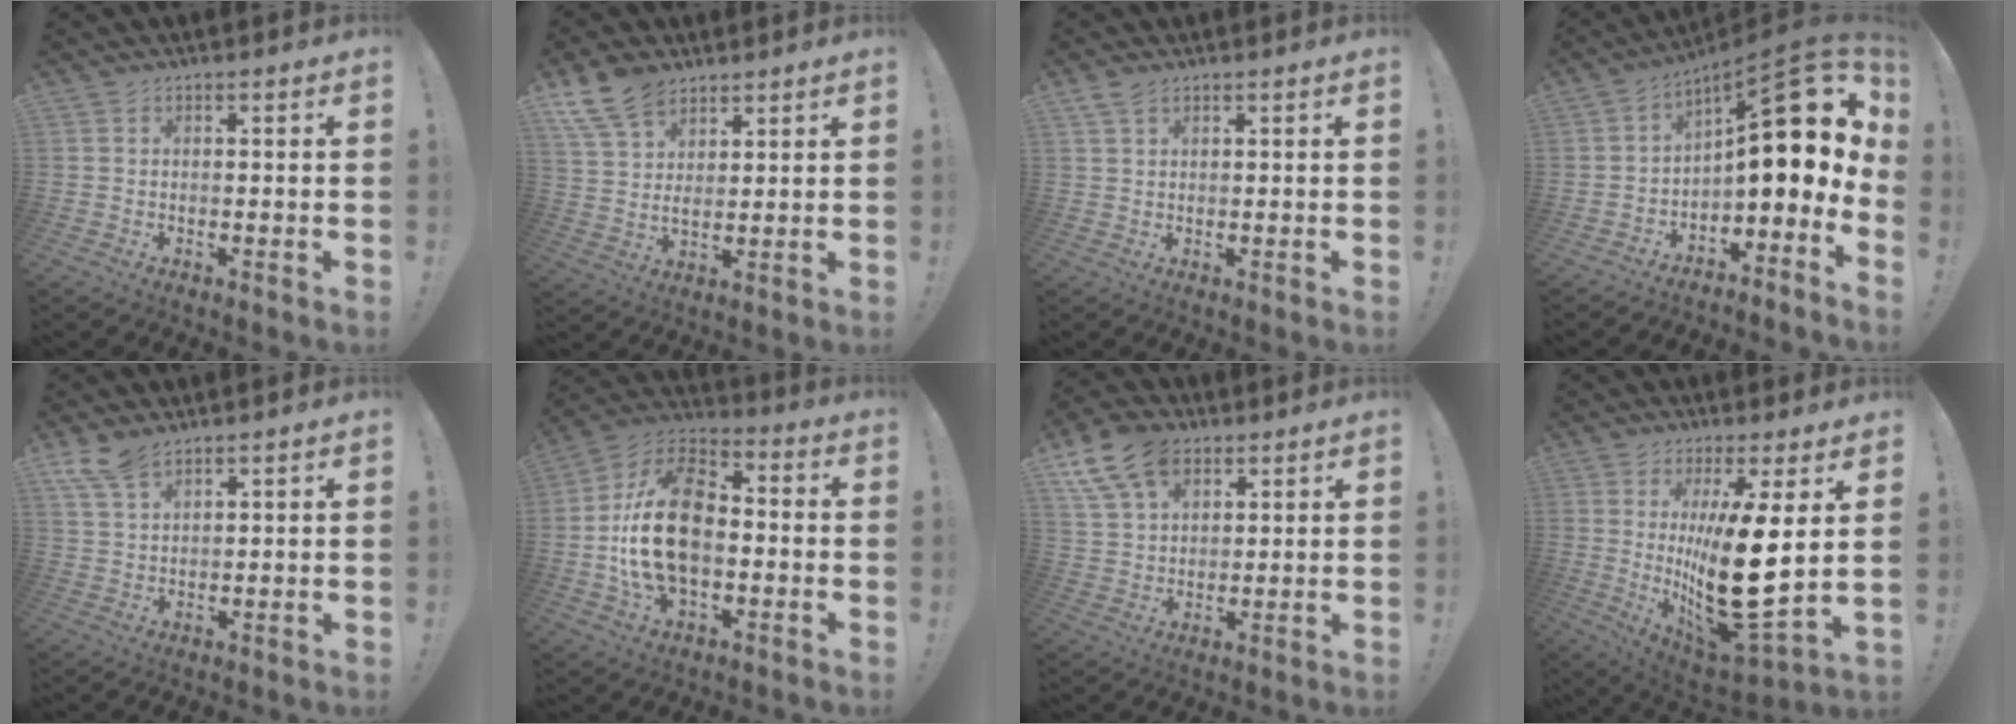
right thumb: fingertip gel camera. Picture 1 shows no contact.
{"total": 10.6, "force": [7.6, 5.6, 5.0], "torque": [-0.095, -0.033, 0.149]}
{"total": 3.1, "force": [2.1, 1.4, 1.8], "torque": [-0.033, -0.006, 0.039]}
{"total": 18.8, "force": [5.5, 6.8, 16.7], "torque": [-0.227, -0.046, 0.094]}
{"total": 6.7, "force": [5.1, 2.5, 3.6], "torque": [-0.077, -0.022, 0.099]}
{"total": 22.7, "force": [-1.9, 14.9, 17.1], "torque": [-0.309, 0.033, -0.025]}
{"total": 13.8, "force": [7.7, 8.8, 7.4], "torque": [-0.121, -0.034, 0.150]}
{"total": 20.3, "force": [3.0, 6.4, 19.1], "torque": [-0.320, -0.053, 0.051]}